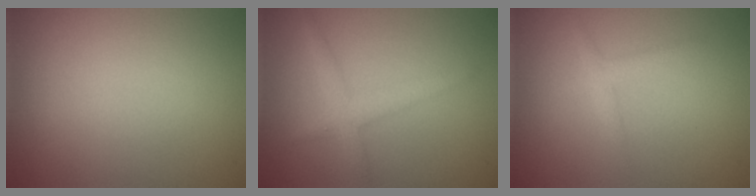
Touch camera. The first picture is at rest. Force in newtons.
{"total": 2.4, "press": 2.4, "slide": 0.3}
{"total": 1.3, "press": 1.3, "slide": 0.1}